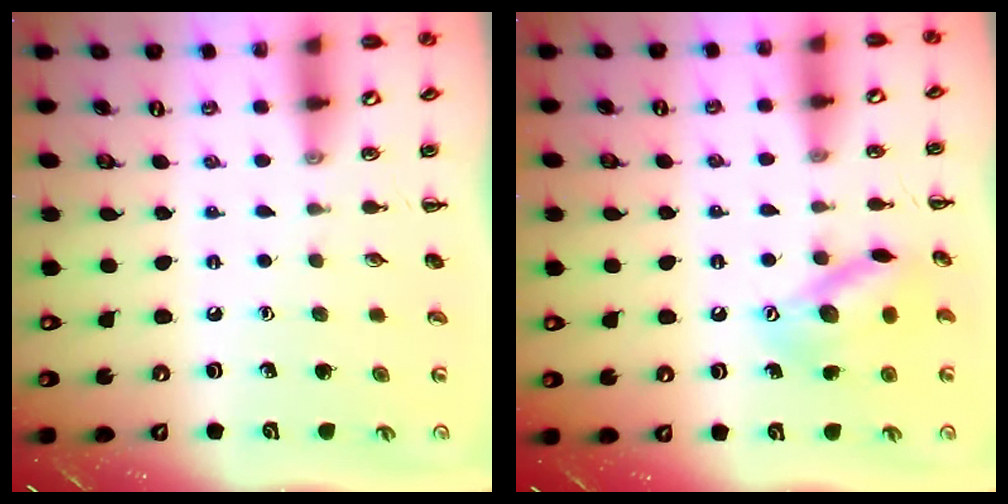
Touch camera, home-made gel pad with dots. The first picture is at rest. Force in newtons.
{"total": 13.1, "press": 13.1, "slide": 0.6}